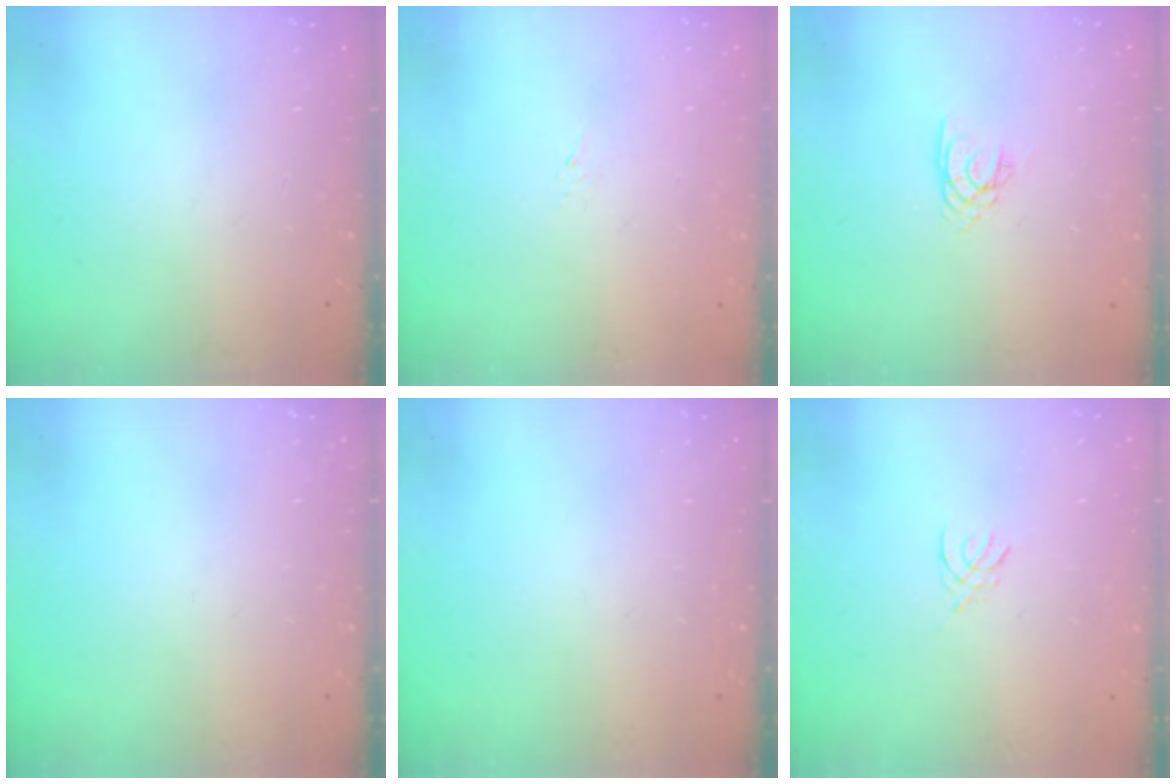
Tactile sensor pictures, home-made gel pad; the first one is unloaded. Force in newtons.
{"total": 3.6, "press": 3.6, "slide": 0.7}
{"total": 2.0, "press": 2.0, "slide": 0.2}
{"total": 0.0}
{"total": 0.0}
{"total": 2.1, "press": 2.0, "slide": 0.5}